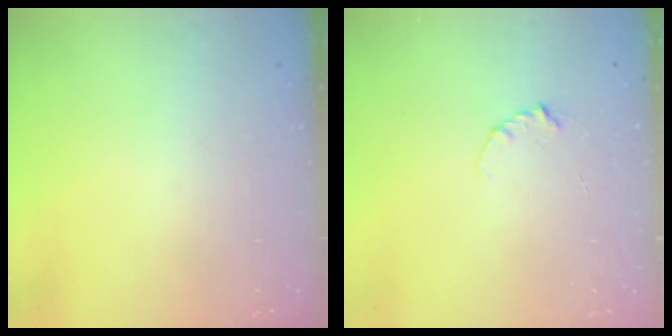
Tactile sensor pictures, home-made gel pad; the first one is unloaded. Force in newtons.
{"total": 2.9, "press": 2.9, "slide": 0.3}